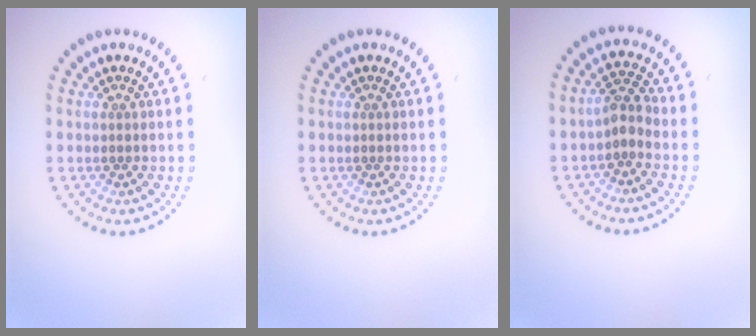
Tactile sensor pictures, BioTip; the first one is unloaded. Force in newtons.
{"total": 0.0}
{"total": 2.0, "press": 1.7, "slide": 1.1}